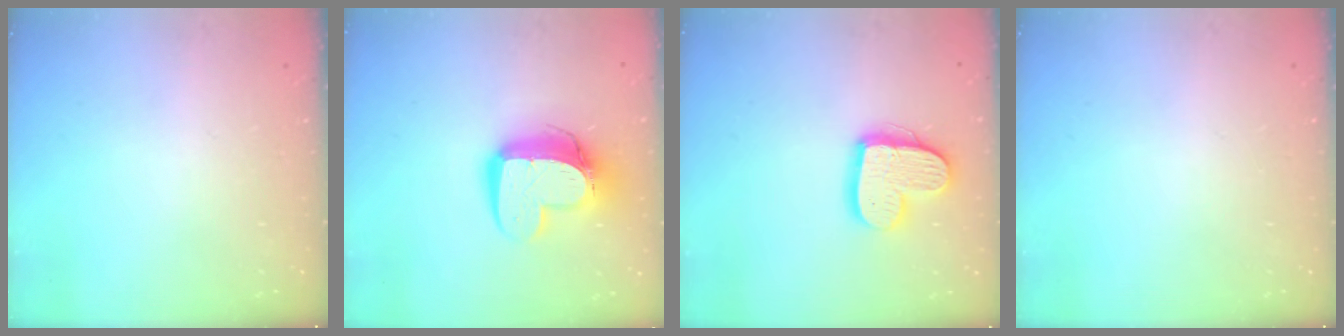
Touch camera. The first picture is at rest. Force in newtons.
{"total": 14.2, "press": 14.2, "slide": 1.4}
{"total": 13.9, "press": 13.9, "slide": 1.0}
{"total": 0.0}